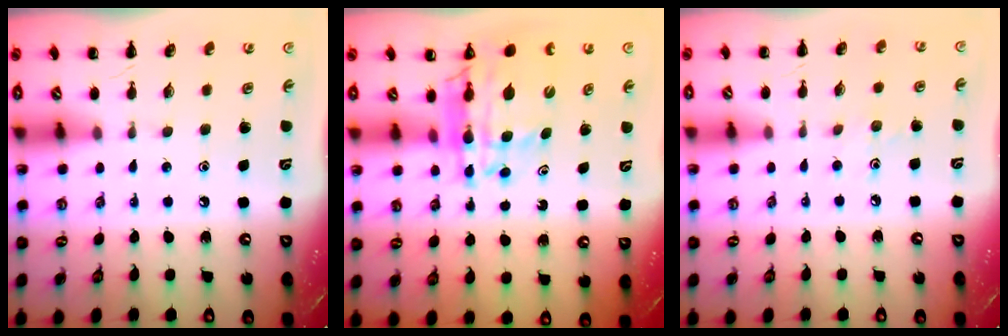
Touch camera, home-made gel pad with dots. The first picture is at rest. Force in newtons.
{"total": 13.2, "press": 12.7, "slide": 3.8}
{"total": 3.5, "press": 3.3, "slide": 1.3}